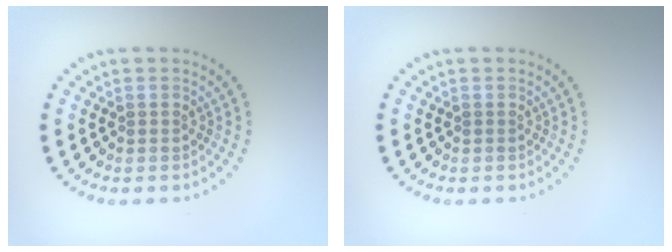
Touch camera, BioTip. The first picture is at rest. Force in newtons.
{"total": 0.0}